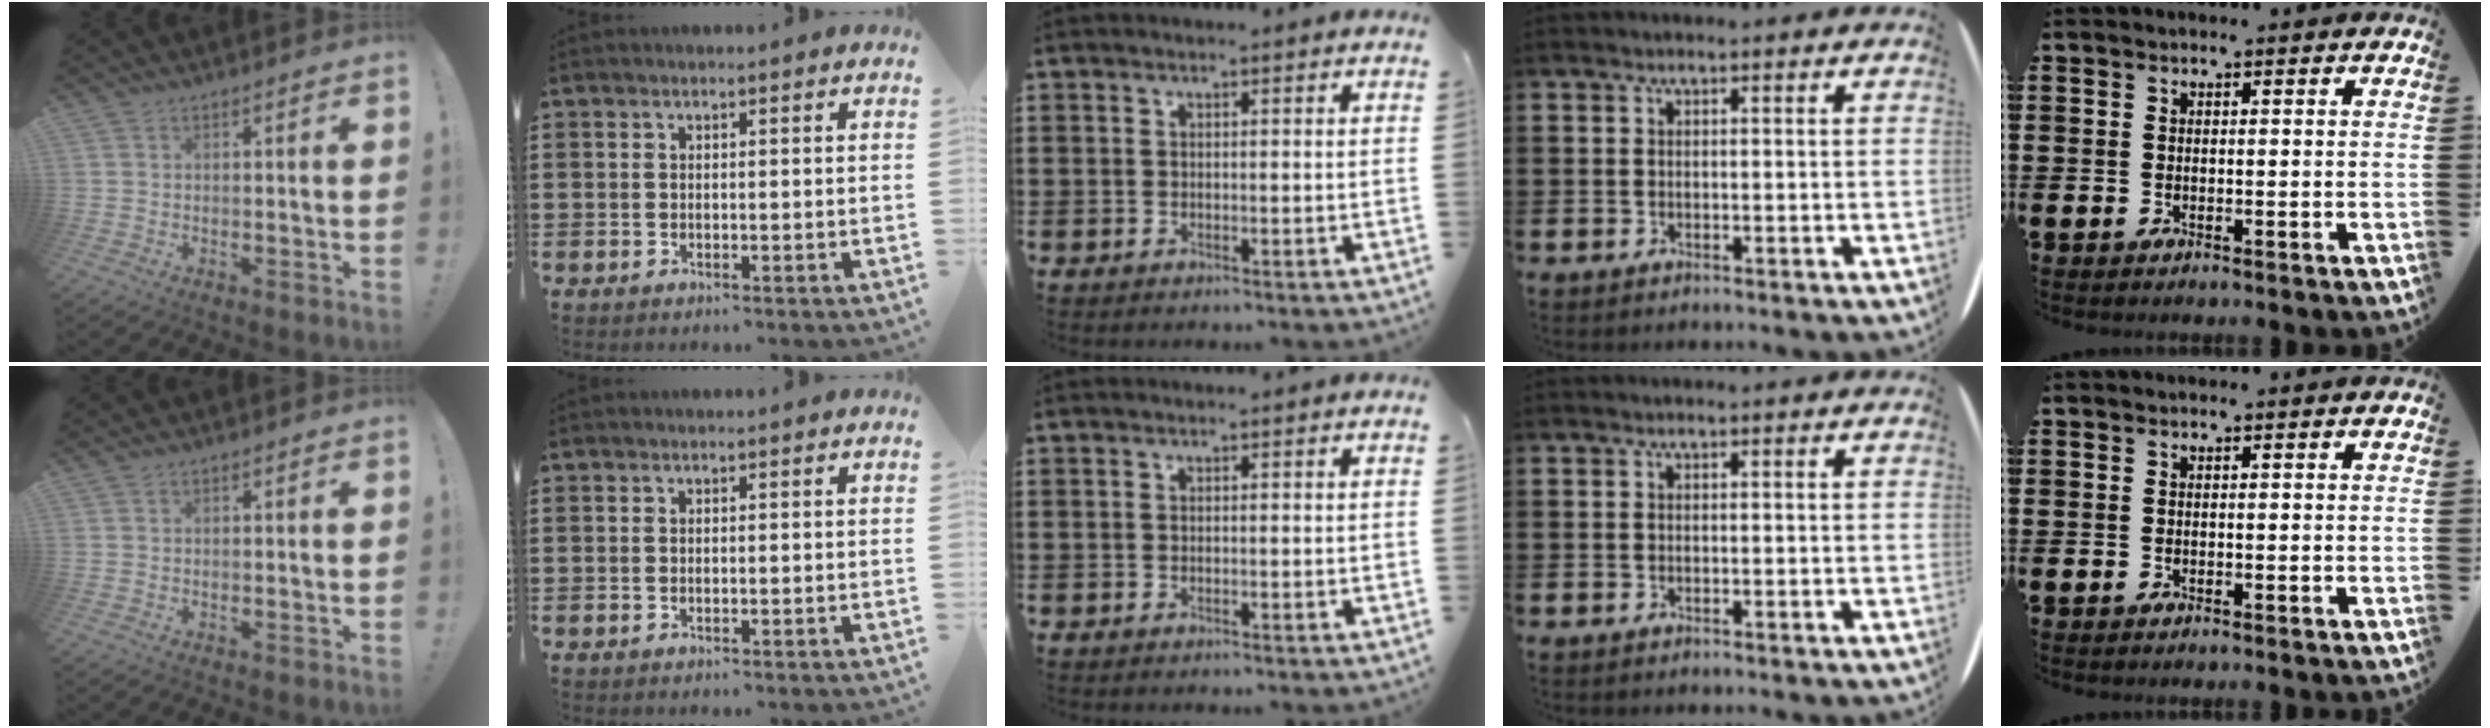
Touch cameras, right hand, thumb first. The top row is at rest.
{}